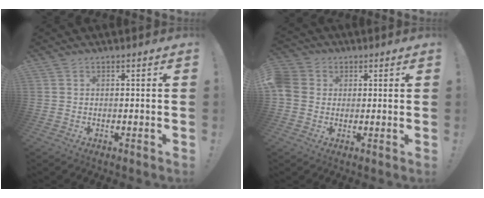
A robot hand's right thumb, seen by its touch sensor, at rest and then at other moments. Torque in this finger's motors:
{"motor_torque": [1.45, 1.45, 1.26, 0.12, 0.57]}